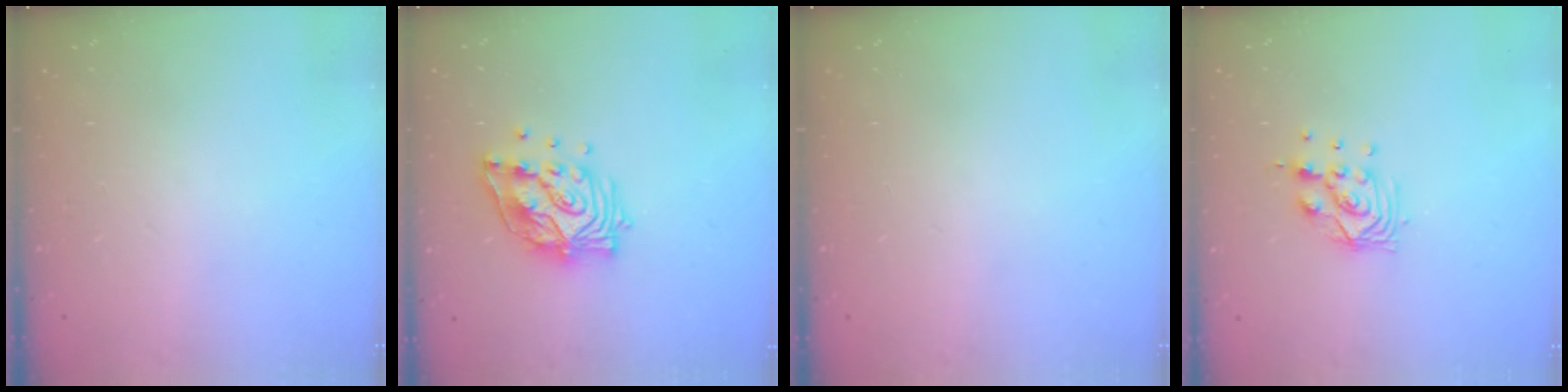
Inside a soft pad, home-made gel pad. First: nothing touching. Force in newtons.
{"total": 13.7, "press": 13.7, "slide": 1.2}
{"total": 0.0}
{"total": 8.5, "press": 8.5, "slide": 0.8}